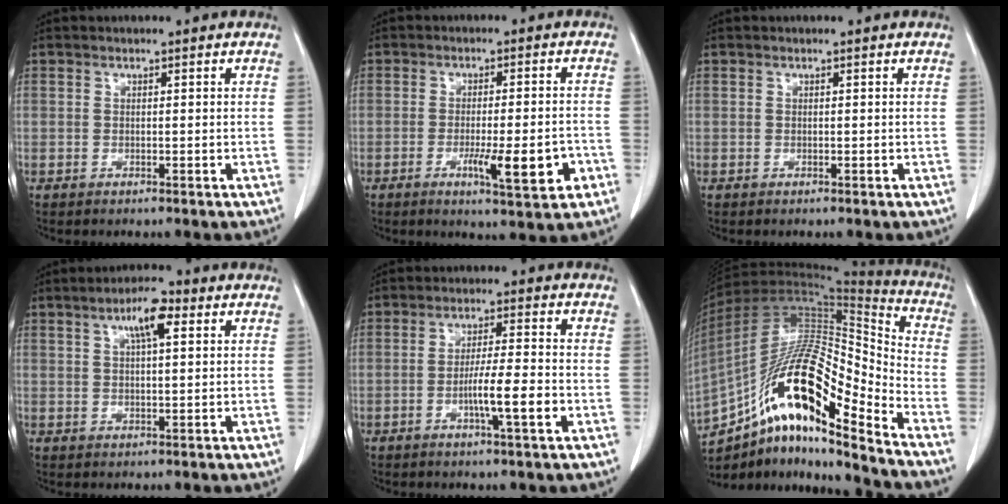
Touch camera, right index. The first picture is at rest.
{"total": 8.1, "force": [-3.2, 1.1, 7.4], "torque": [-0.106, -0.007, -0.039]}
{"total": 0.0}
{"total": 5.5, "force": [2.5, 1.2, 4.8], "torque": [-0.087, 0.010, 0.040]}
{"total": 6.7, "force": [-2.1, -0.1, 6.4], "torque": [-0.107, -0.004, -0.036]}
{"total": 23.0, "force": [-13.8, 3.9, 18.0], "torque": [-0.329, 0.011, -0.240]}